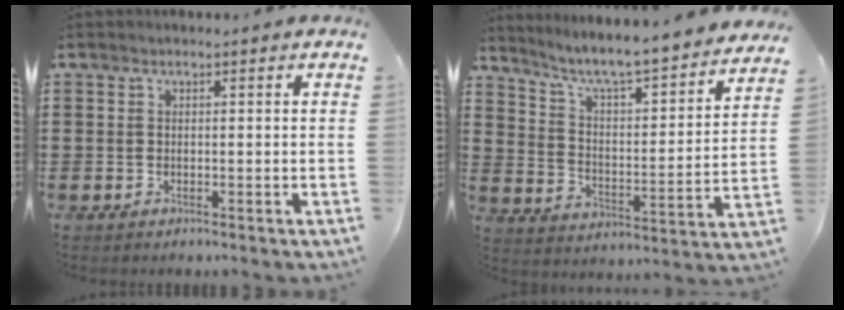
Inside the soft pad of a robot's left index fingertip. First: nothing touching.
{"total": 5.9, "force": [5.2, -0.2, 2.7], "torque": [-0.077, -0.048, 0.078]}